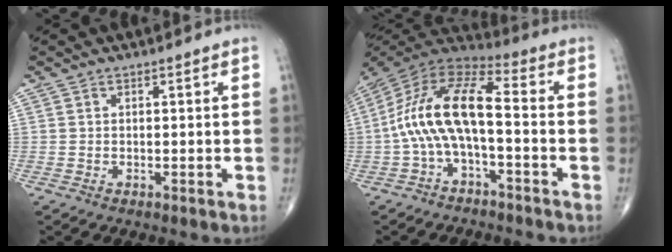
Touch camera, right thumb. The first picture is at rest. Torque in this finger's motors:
{"motor_torque": [0.43, 0.42, 1.53, -0.71, 0.62]}